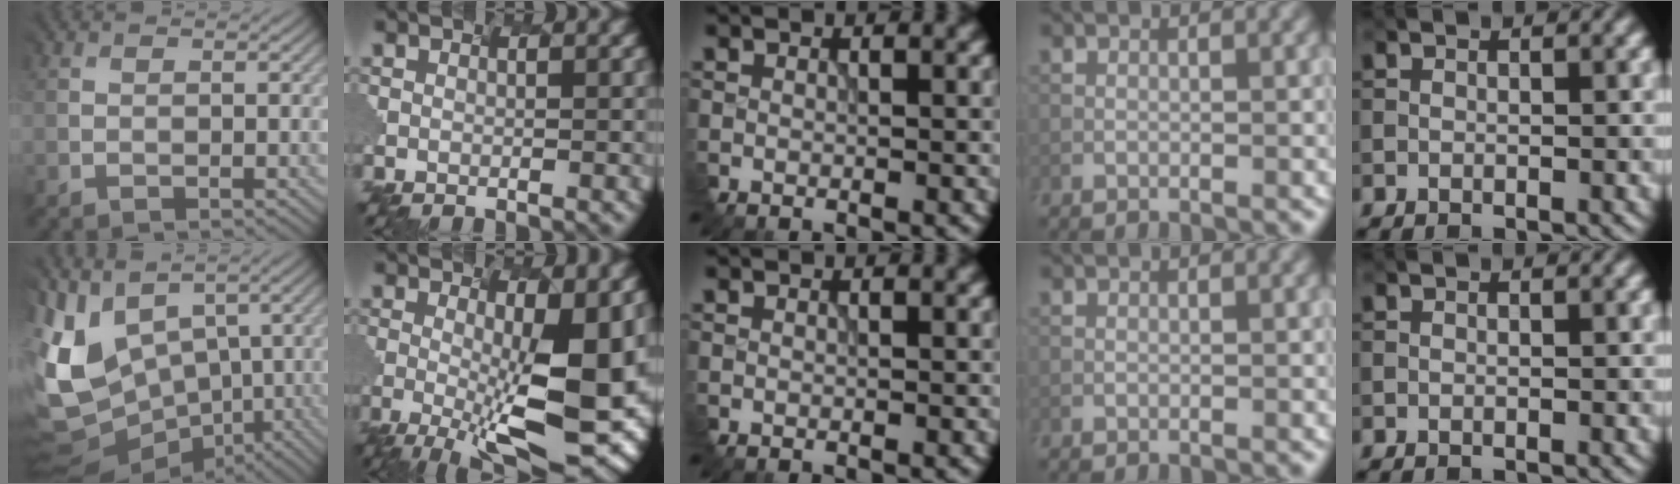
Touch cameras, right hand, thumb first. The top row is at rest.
{"thumb": {"total": 12.0, "force": [0.7, 9.2, 7.7], "torque": [-0.214, -0.016, 0.028]}, "index": {"total": 11.1, "force": [-1.9, 2.4, 10.7], "torque": [-0.173, -0.025, -0.003]}}